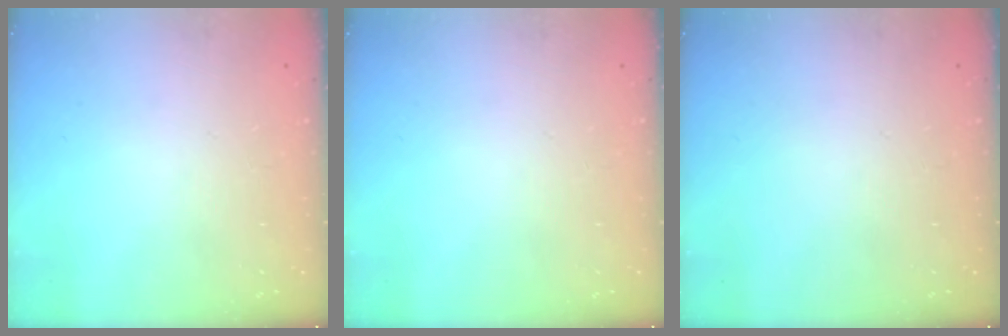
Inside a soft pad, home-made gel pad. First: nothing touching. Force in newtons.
{"total": 0.0}
{"total": 0.0}